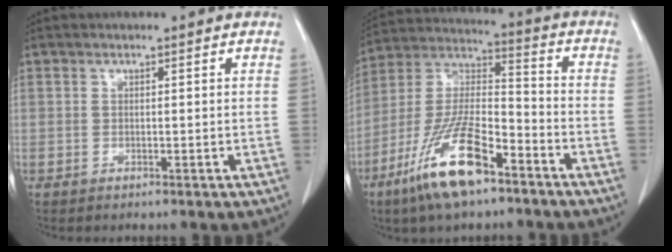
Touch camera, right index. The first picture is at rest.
{"total": 15.6, "force": [-9.2, 4.0, 11.9], "torque": [-0.242, -0.014, -0.169]}